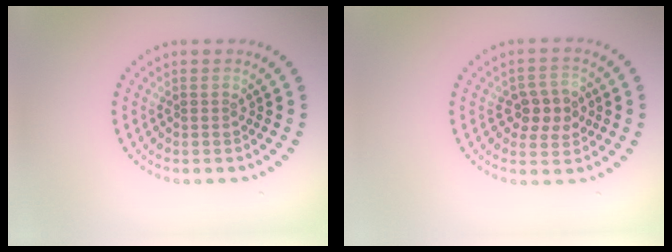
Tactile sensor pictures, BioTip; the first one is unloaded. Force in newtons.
{"total": 3.2, "press": 3.1, "slide": 0.5}